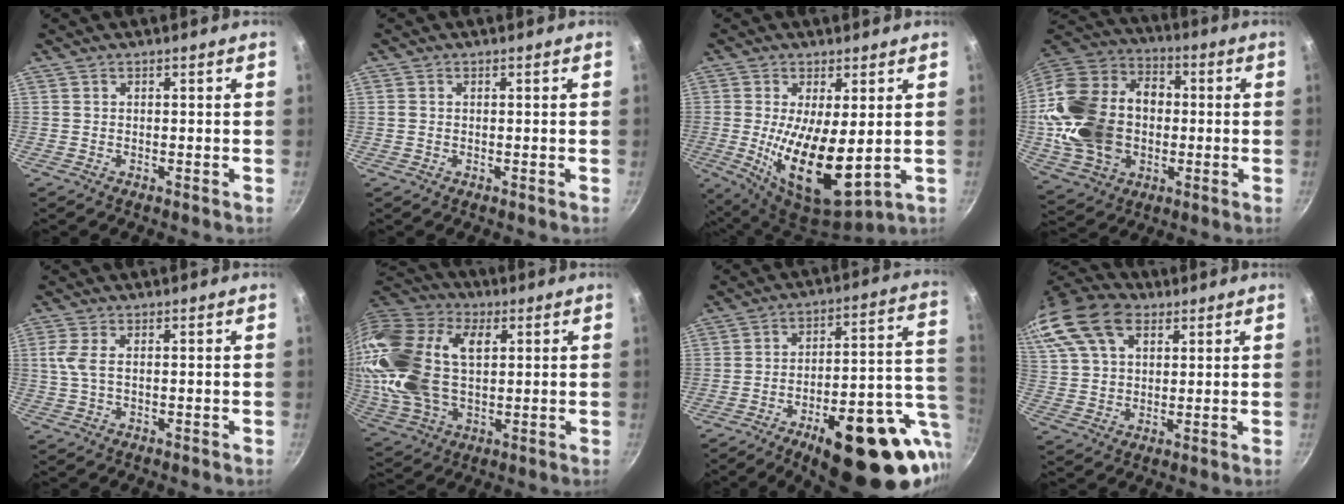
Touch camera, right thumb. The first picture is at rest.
{"total": 0.6, "force": [0.0, 0.5, 0.3], "torque": [-0.007, 0.002, 0.000]}
{"total": 14.9, "force": [-0.3, 6.0, 13.7], "torque": [-0.241, -0.031, 0.010]}
{"total": 24.8, "force": [-1.5, 18.5, 16.4], "torque": [-0.298, 0.044, -0.017]}
{"total": 3.5, "force": [0.5, 1.6, 3.1], "torque": [-0.077, 0.005, 0.009]}
{"total": 23.3, "force": [5.1, 14.1, 17.8], "torque": [-0.344, -0.003, 0.090]}
{"total": 27.0, "force": [-9.5, 10.6, 23.0], "torque": [-0.276, 0.030, -0.123]}
{"total": 22.3, "force": [10.7, 14.4, 13.2], "torque": [-0.296, 0.034, 0.195]}